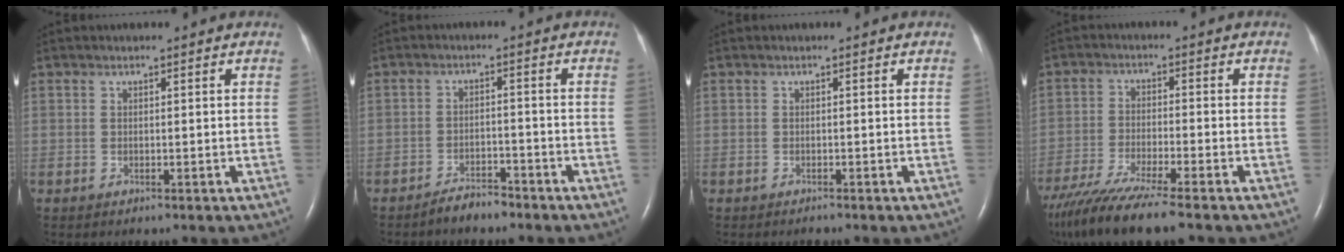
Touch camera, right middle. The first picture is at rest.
{"total": 3.4, "force": [-3.1, 0.8, 1.0], "torque": [-0.024, -0.003, -0.054]}
{"total": 0.5, "force": [-0.5, 0.0, 0.1], "torque": [-0.009, -0.002, -0.007]}
{"total": 12.8, "force": [-10.4, 0.0, 7.4], "torque": [-0.136, -0.039, -0.177]}